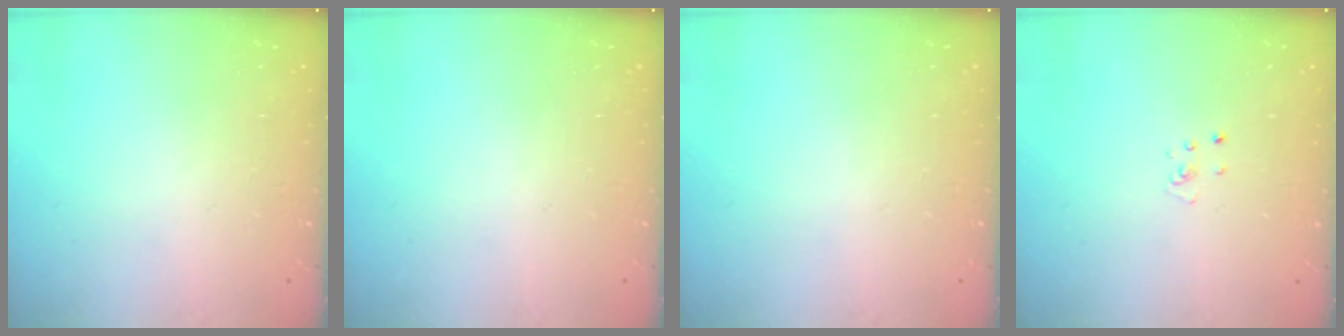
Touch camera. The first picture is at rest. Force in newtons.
{"total": 0.0}
{"total": 0.0}
{"total": 2.6, "press": 2.6, "slide": 0.3}